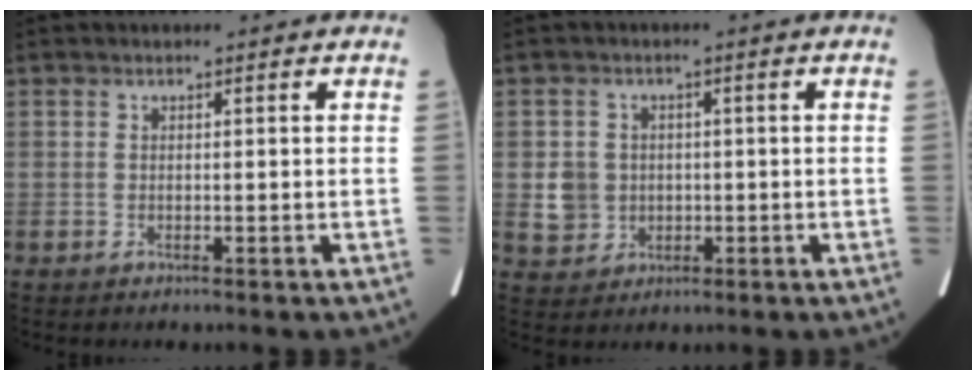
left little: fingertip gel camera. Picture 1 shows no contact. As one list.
[{"total": 4.6, "force": [-0.2, 4.5, 0.9], "torque": [-0.021, 0.010, 0.008]}]